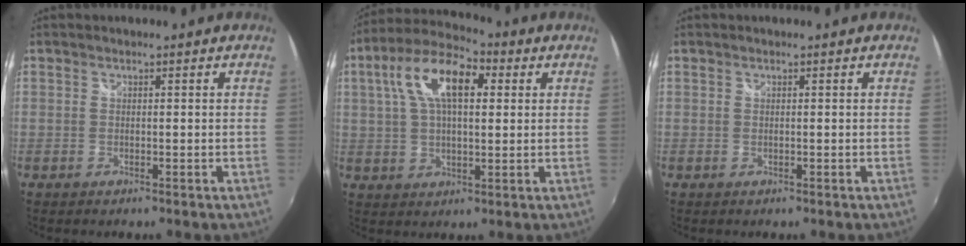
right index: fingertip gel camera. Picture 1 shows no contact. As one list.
[{"total": 13.5, "force": [4.0, 6.3, 11.3], "torque": [-0.211, 0.033, 0.062]}, {"total": 0.0}]